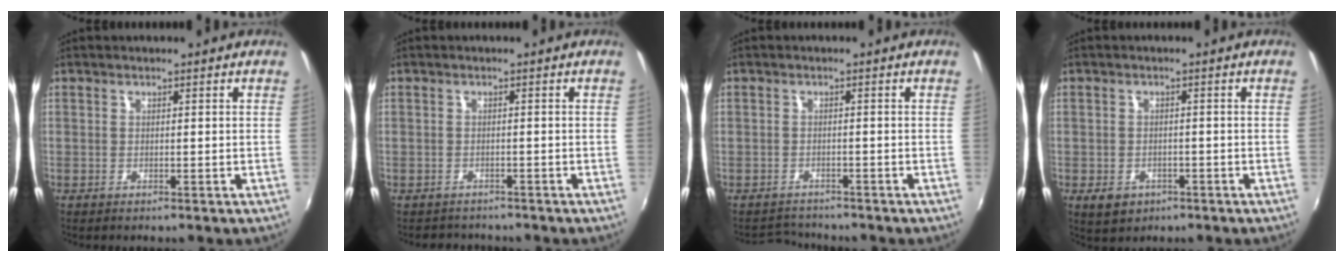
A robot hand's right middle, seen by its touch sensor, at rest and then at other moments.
{"total": 3.2, "force": [-2.9, 1.4, 0.2], "torque": [-0.012, -0.007, -0.045]}
{"total": 3.1, "force": [-2.9, 1.0, -0.4], "torque": [-0.007, 0.004, -0.054]}
{"total": 4.5, "force": [-2.2, 3.3, 2.0], "torque": [-0.047, -0.006, -0.028]}